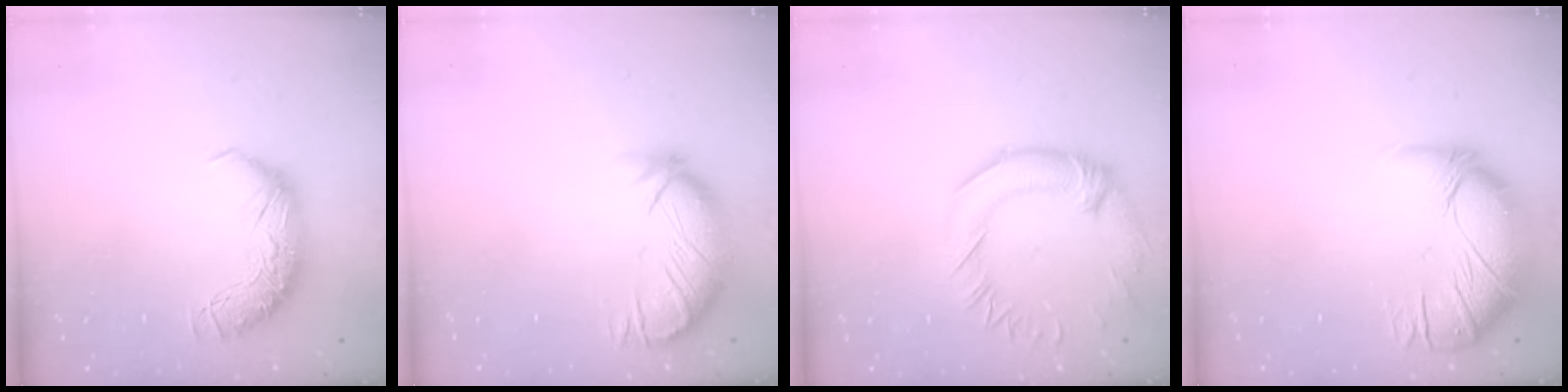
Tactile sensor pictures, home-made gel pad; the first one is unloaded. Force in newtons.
{"total": 3.8, "press": 3.2, "slide": 2.0}
{"total": 1.3, "press": 0.6, "slide": 1.1}
{"total": 2.6, "press": 1.0, "slide": 2.4}